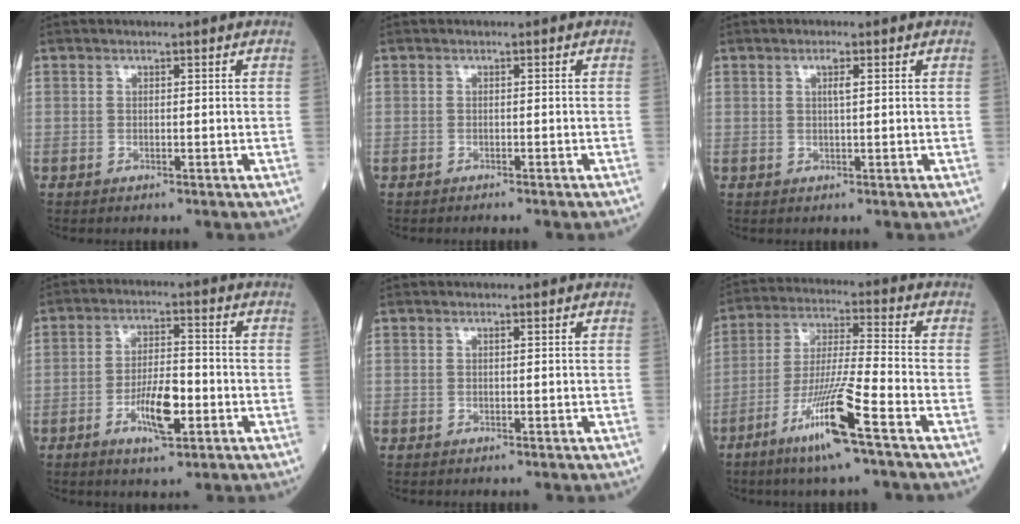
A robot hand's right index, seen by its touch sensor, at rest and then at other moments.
{"total": 2.3, "force": [-2.0, -0.1, 1.2], "torque": [-0.015, 0.001, -0.022]}
{"total": 1.5, "force": [0.5, 0.1, 1.4], "torque": [-0.028, 0.001, 0.007]}
{"total": 7.2, "force": [-2.8, 1.9, 6.4], "torque": [-0.121, 0.002, -0.048]}
{"total": 0.0}
{"total": 12.1, "force": [-6.7, -0.7, 10.1], "torque": [-0.196, -0.023, -0.129]}